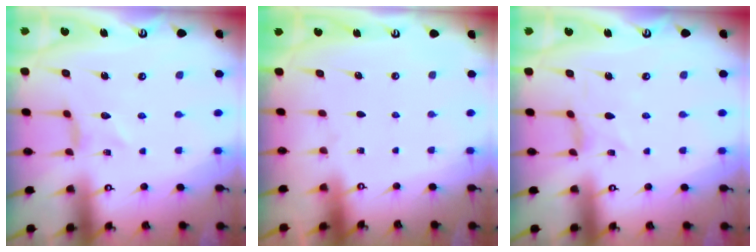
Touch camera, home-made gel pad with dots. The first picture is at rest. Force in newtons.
{"total": 0.0}
{"total": 1.2, "press": 1.1, "slide": 0.2}